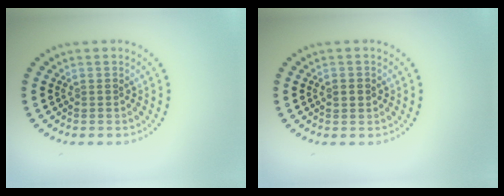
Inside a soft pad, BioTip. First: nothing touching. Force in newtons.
{"total": 1.2, "press": 1.1, "slide": 0.3}